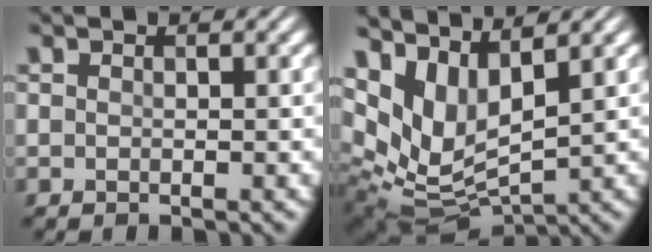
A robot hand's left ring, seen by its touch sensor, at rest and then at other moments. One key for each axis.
{"total": 9.1, "fx": 4.1, "fy": 4.7, "fz": 6.7, "tx": -0.143, "ty": -0.013, "tz": 0.088}